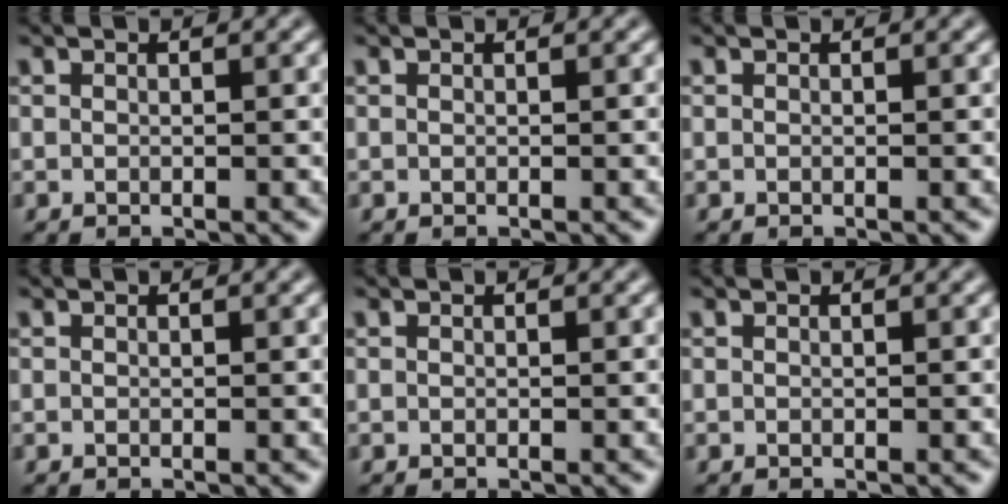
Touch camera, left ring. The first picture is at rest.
{"total": 0.0}
{"total": 0.0}
{"total": 0.0}
{"total": 0.0}
{"total": 0.0}